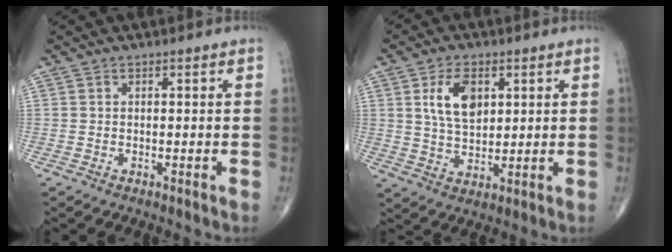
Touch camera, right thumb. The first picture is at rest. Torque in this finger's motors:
{"motor_torque": [1.09, 1.31, 0.63, 0.04, 0.07]}